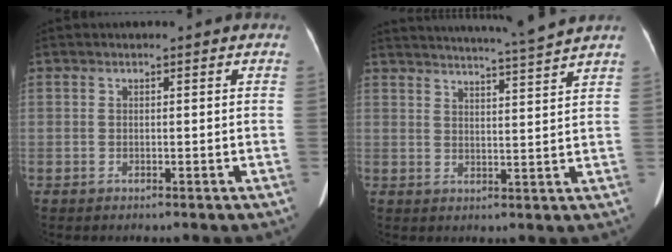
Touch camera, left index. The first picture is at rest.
{"total": 11.2, "force": [10.4, -2.4, 3.4], "torque": [-0.060, -0.028, 0.143]}